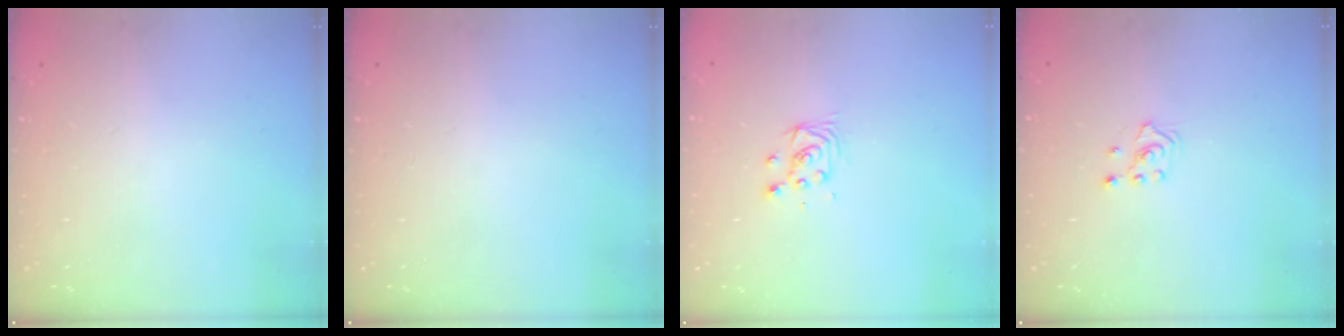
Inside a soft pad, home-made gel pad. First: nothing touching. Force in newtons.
{"total": 0.0}
{"total": 3.1, "press": 3.1, "slide": 0.3}
{"total": 2.1, "press": 1.8, "slide": 0.9}